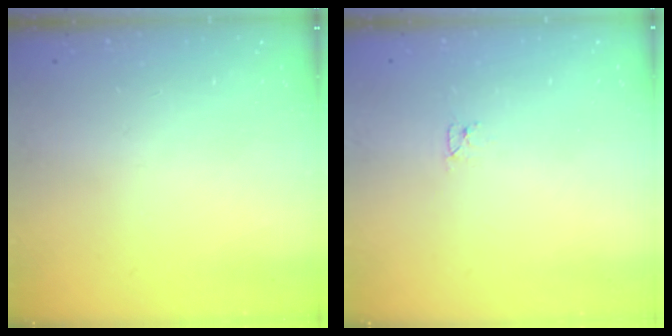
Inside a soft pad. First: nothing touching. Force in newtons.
{"total": 2.6, "press": 2.6, "slide": 0.3}